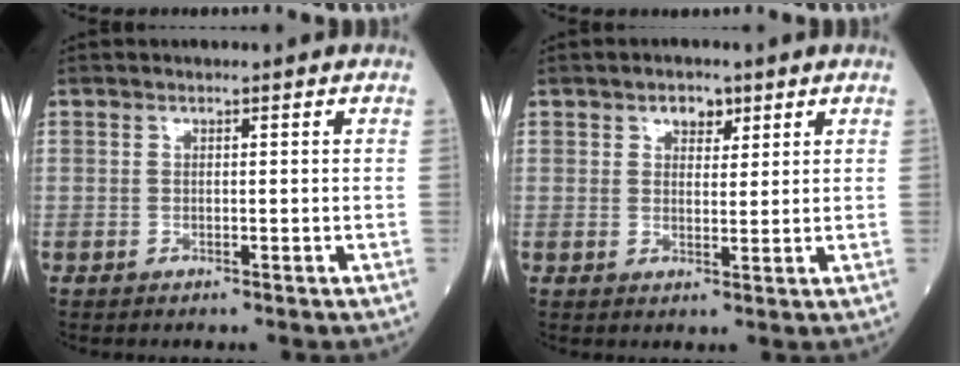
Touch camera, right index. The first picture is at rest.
{"total": 3.0, "force": [1.8, 1.7, 1.6], "torque": [-0.025, 0.004, 0.029]}